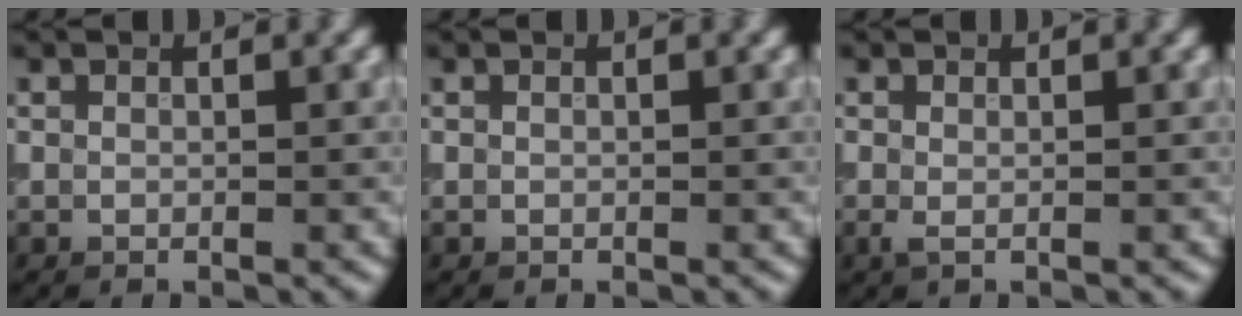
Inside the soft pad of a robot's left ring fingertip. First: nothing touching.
{"total": 0.0}
{"total": 0.8, "force": [-0.2, 0.3, 0.7], "torque": [-0.018, -0.004, -0.003]}